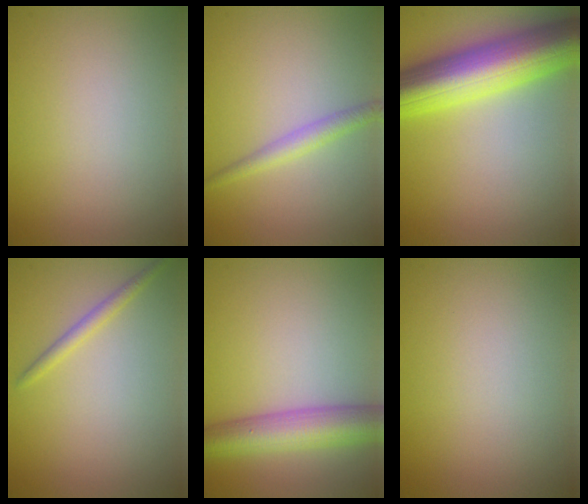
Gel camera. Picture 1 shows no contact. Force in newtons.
{"total": 1.9, "press": 1.9, "slide": 0.1}
{"total": 10.9, "press": 10.9, "slide": 0.2}
{"total": 1.3, "press": 1.3, "slide": 0.0}
{"total": 6.2, "press": 6.2, "slide": 0.1}
{"total": 0.0}